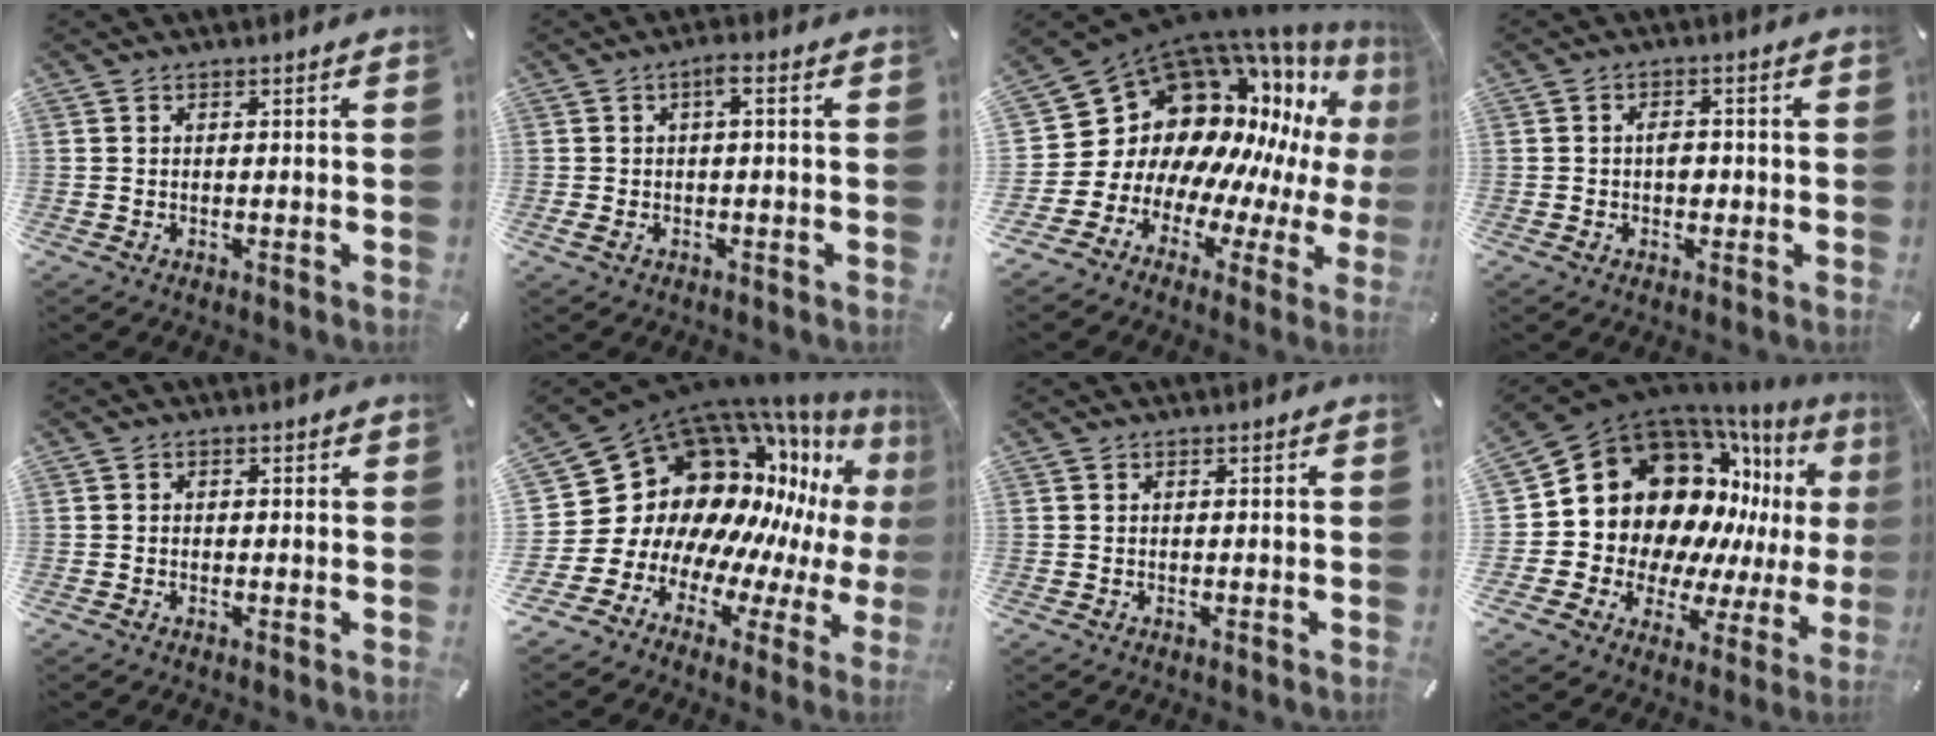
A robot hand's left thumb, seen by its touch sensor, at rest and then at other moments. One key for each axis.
{"total": 3.2, "fx": 0.0, "fy": 0.7, "fz": 3.2, "tx": -0.059, "ty": 0.006, "tz": -0.003}
{"total": 19.7, "fx": 9.5, "fy": 14.4, "fz": 9.4, "tx": -0.150, "ty": -0.133, "tz": 0.205}
{"total": 3.0, "fx": -0.5, "fy": 2.0, "fz": 2.2, "tx": -0.026, "ty": -0.001, "tz": -0.013}
{"total": 0.6, "fx": -0.2, "fy": 0.6, "fz": 0.1, "tx": -0.001, "ty": 0.005, "tz": -0.006}
{"total": 21.0, "fx": 8.7, "fy": 16.3, "fz": 10.1, "tx": -0.139, "ty": -0.151, "tz": 0.205}
{"total": 0.0}
{"total": 19.4, "fx": 7.3, "fy": 15.2, "fz": 9.6, "tx": -0.167, "ty": -0.095, "tz": 0.158}